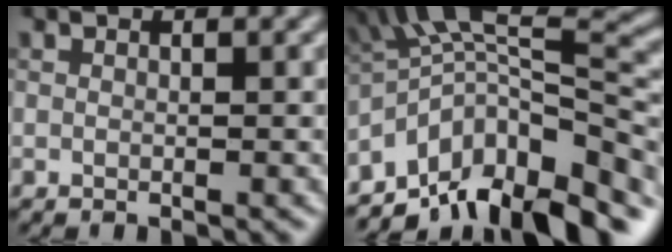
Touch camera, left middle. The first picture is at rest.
{"total": 12.9, "force": [-7.2, 5.0, 9.4], "torque": [-0.153, 0.027, -0.122]}